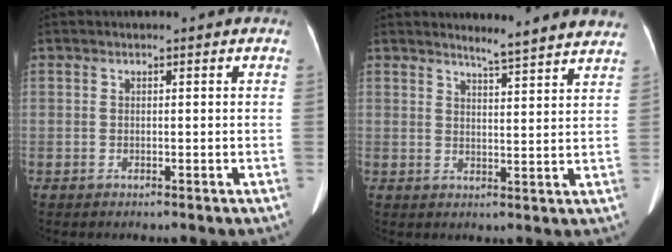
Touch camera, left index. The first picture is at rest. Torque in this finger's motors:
{"motor_torque": [-0.29, -0.30, 0.02, 0.03]}